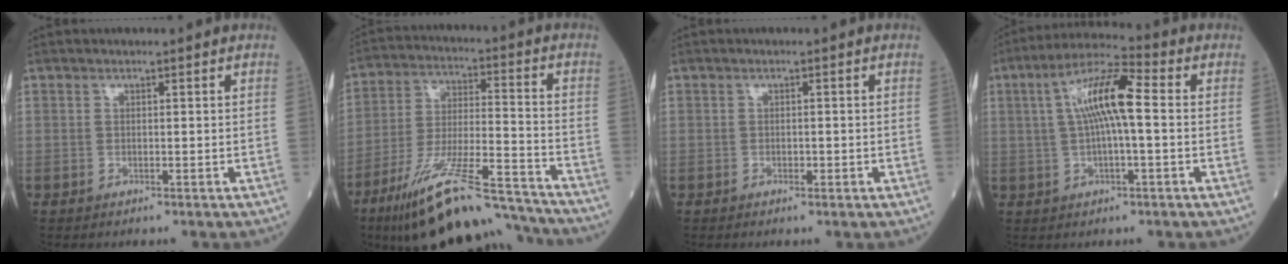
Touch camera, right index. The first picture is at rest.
{"total": 19.4, "force": [-16.1, 1.9, 10.6], "torque": [-0.181, -0.005, -0.281]}
{"total": 0.7, "force": [-0.3, 0.4, 0.5], "torque": [-0.008, 0.001, -0.003]}
{"total": 9.8, "force": [1.2, 1.5, 9.6], "torque": [-0.184, 0.023, 0.017]}